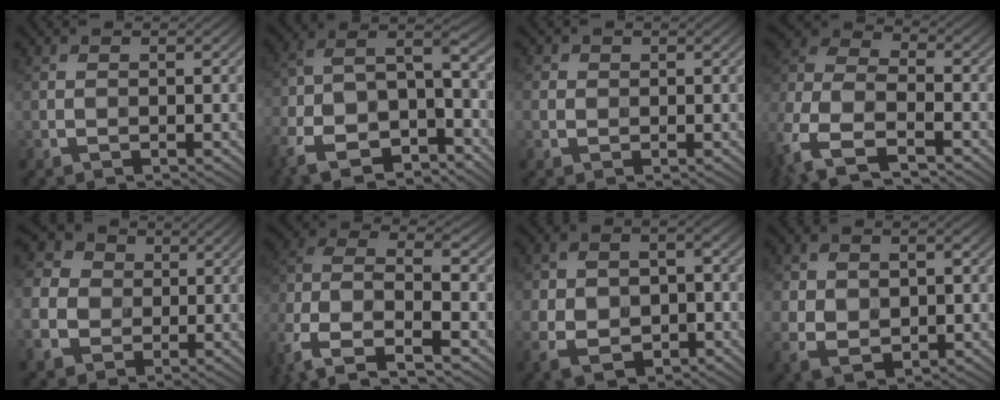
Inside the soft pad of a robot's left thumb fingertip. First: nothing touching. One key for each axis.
{"total": 14.0, "fx": -8.5, "fy": 6.9, "fz": 8.7, "tx": -0.217, "ty": -0.042, "tz": -0.138}
{"total": 1.6, "fx": 0.1, "fy": 1.6, "fz": 0.3, "tx": -0.004, "ty": -0.004, "tz": 0.000}
{"total": 12.0, "fx": -6.2, "fy": 6.7, "fz": 7.8, "tx": -0.202, "ty": -0.011, "tz": -0.136}
{"total": 8.5, "fx": -0.6, "fy": 7.5, "fz": 3.8, "tx": -0.131, "ty": -0.013, "tz": -0.017}
{"total": 10.2, "fx": -4.8, "fy": 5.3, "fz": 7.3, "tx": -0.176, "ty": -0.011, "tz": -0.107}
{"total": 9.4, "fx": -3.0, "fy": 6.8, "fz": 5.7, "tx": -0.106, "ty": -0.032, "tz": -0.048}
{"total": 6.8, "fx": -0.2, "fy": 5.1, "fz": 4.6, "tx": -0.091, "ty": -0.010, "tz": 0.003}